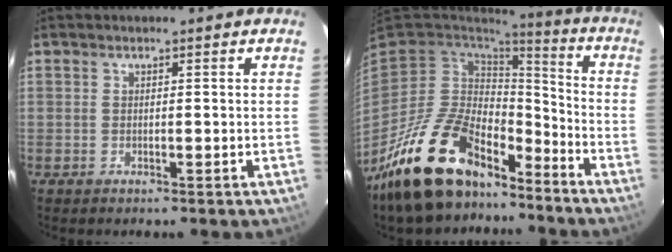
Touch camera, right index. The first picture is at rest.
{"total": 22.5, "force": [-16.2, 10.3, 11.7], "torque": [-0.239, -0.006, -0.268]}